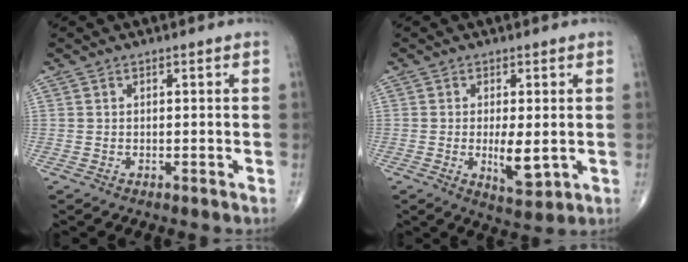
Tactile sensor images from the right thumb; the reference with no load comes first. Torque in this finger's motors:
{"motor_torque": [2.72, 2.28, 1.49, -0.50, 0.45]}